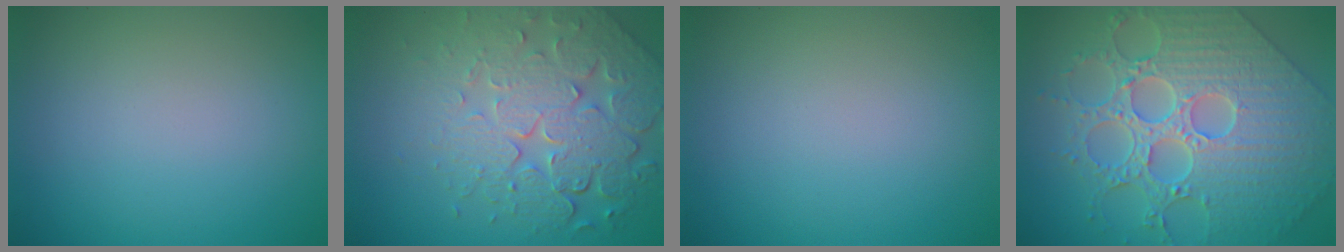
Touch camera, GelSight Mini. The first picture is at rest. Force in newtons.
{"total": 7.8, "press": 5.7, "slide": 5.4}
{"total": 0.0}
{"total": 9.3, "press": 7.3, "slide": 5.7}